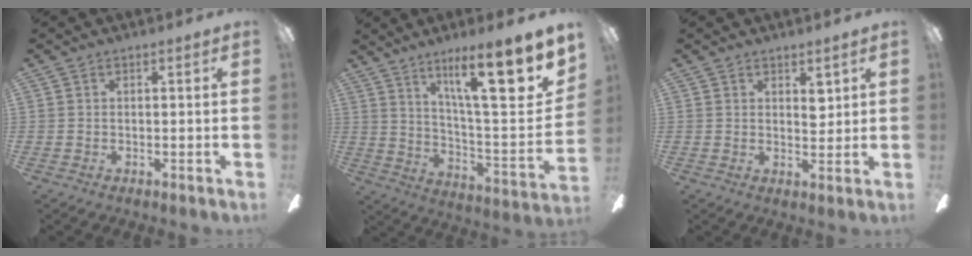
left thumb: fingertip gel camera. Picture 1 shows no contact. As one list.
[{"total": 21.0, "force": [13.2, 4.2, 15.8], "torque": [-0.234, -0.095, 0.203]}, {"total": 3.9, "force": [2.1, 2.3, 2.4], "torque": [-0.019, -0.011, 0.032]}]